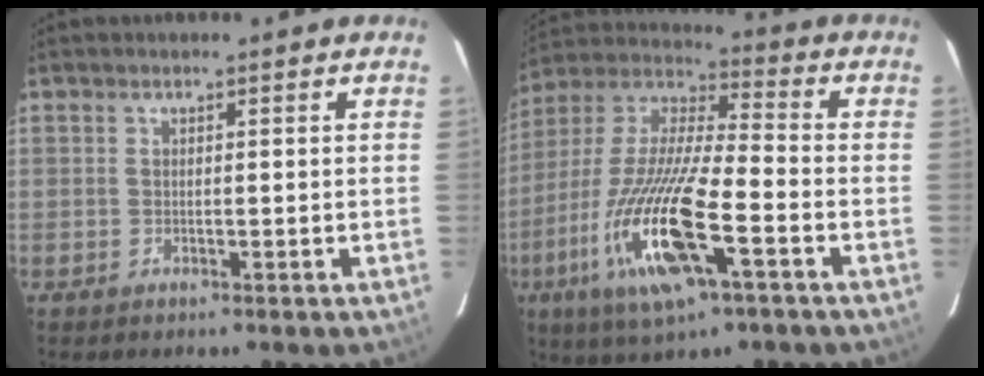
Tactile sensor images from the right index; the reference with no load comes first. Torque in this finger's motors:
{"motor_torque": [1.44, -0.70, 1.01, 0.21]}